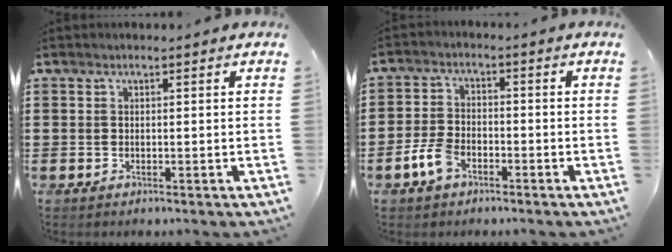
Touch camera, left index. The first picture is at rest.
{"total": 5.0, "force": [-2.7, 2.6, 3.3], "torque": [-0.088, 0.000, -0.058]}